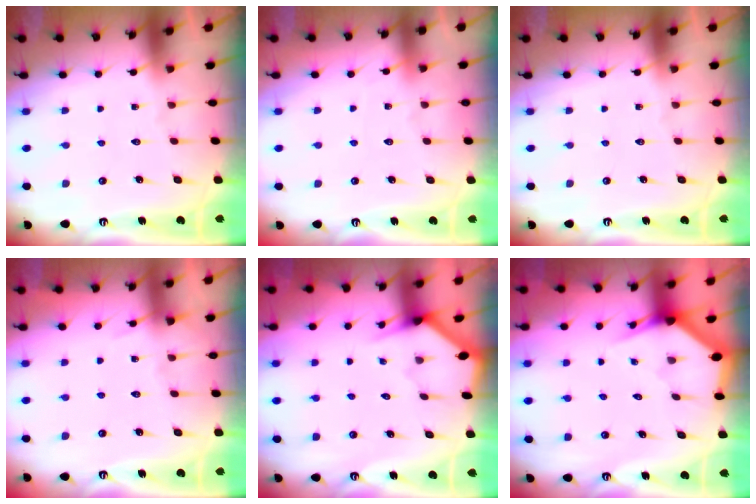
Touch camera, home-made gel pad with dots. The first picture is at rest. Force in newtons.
{"total": 2.3, "press": 2.3, "slide": 0.3}
{"total": 0.0}
{"total": 3.8, "press": 3.7, "slide": 0.6}
{"total": 2.9, "press": 2.9, "slide": 0.2}
{"total": 2.8, "press": 2.8, "slide": 0.2}